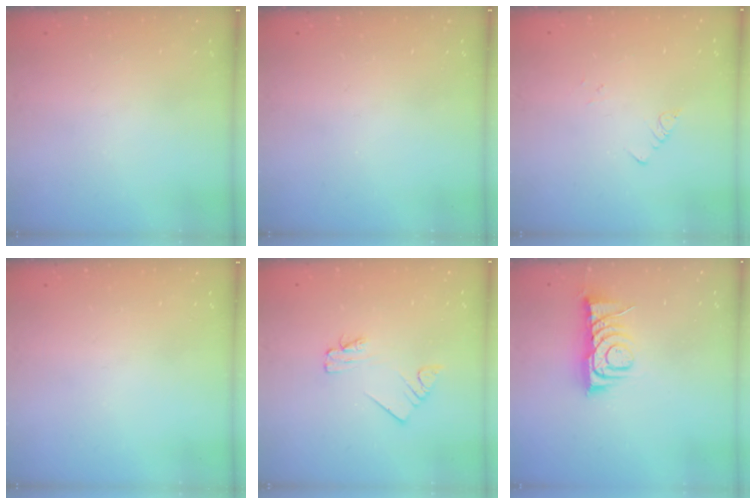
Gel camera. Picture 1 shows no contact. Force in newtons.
{"total": 0.0}
{"total": 1.5, "press": 1.4, "slide": 0.1}
{"total": 0.0}
{"total": 2.2, "press": 2.2, "slide": 0.3}
{"total": 7.4, "press": 7.4, "slide": 0.4}